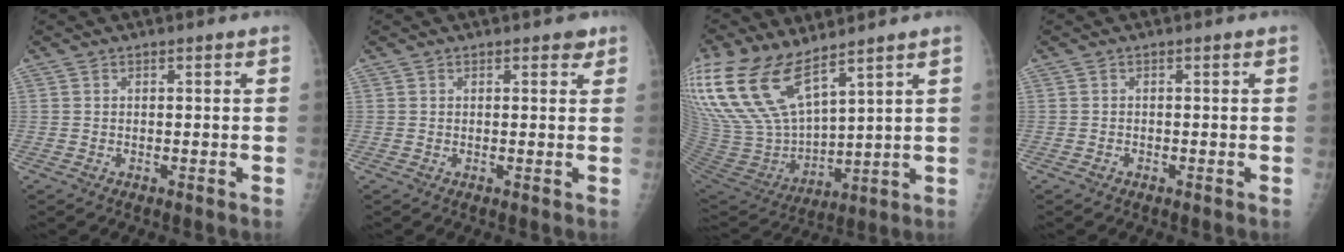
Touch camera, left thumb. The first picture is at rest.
{"total": 1.5, "force": [0.9, 0.9, 0.7], "torque": [0.006, -0.003, 0.006]}
{"total": 19.9, "force": [13.3, 8.0, 12.5], "torque": [-0.268, -0.051, 0.276]}
{"total": 0.7, "force": [-0.5, 0.4, 0.0], "torque": [0.004, 0.003, -0.010]}